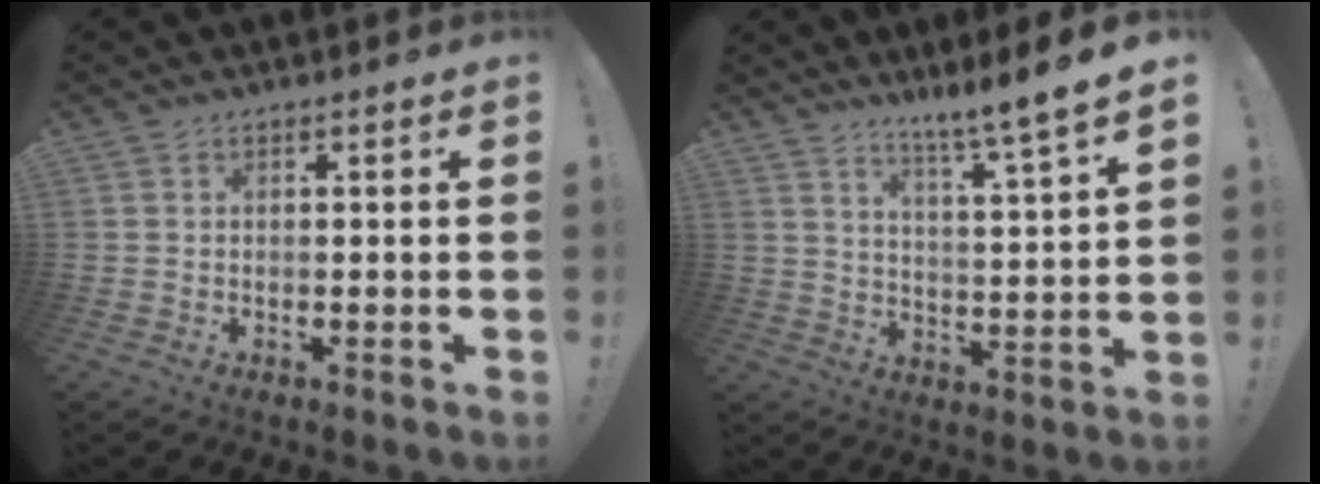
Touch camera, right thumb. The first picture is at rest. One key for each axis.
{"total": 8.2, "fx": 6.4, "fy": -1.7, "fz": 4.8, "tx": -0.079, "ty": -0.062, "tz": 0.099}